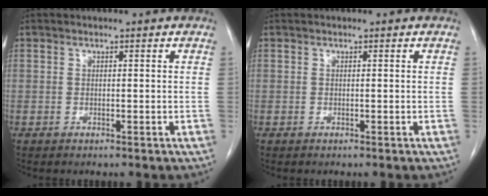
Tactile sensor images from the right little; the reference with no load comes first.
{"total": 0.0}